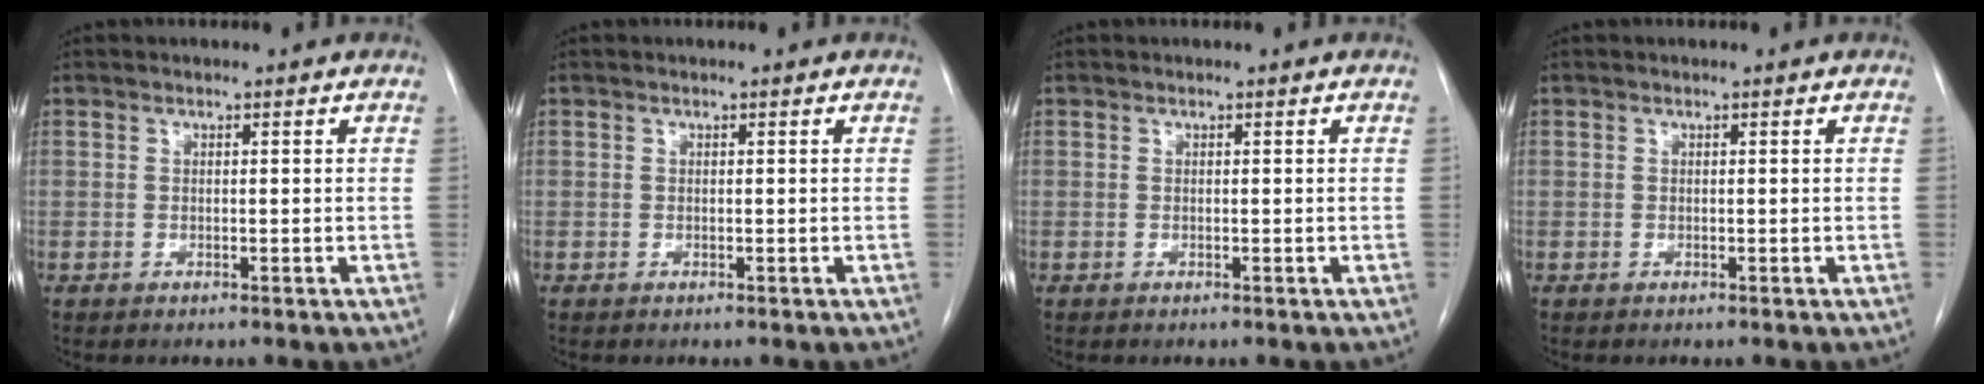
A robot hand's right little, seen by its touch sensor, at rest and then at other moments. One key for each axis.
{"total": 0.0}
{"total": 0.0}
{"total": 0.0}